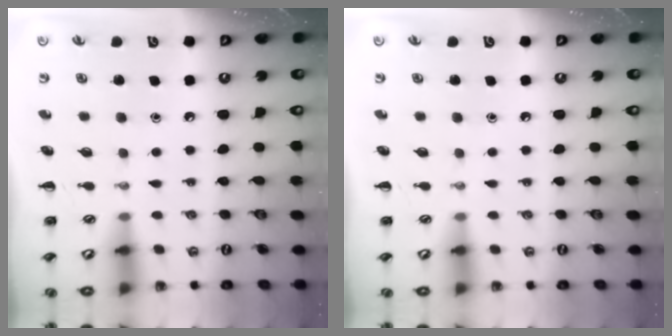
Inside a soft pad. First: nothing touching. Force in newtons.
{"total": 0.0}